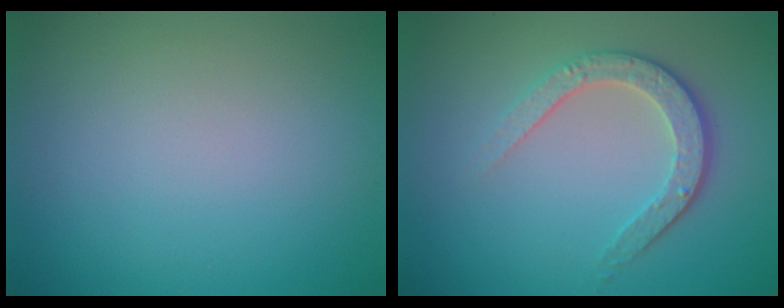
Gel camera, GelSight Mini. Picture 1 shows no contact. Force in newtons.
{"total": 3.5, "press": 2.7, "slide": 2.2}